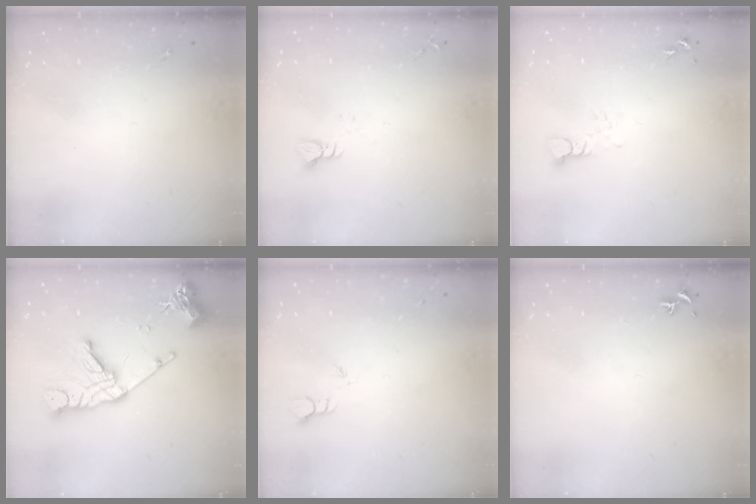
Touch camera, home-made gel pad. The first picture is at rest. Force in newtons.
{"total": 2.9, "press": 2.9, "slide": 0.2}
{"total": 3.3, "press": 3.3, "slide": 0.3}
{"total": 17.2, "press": 17.1, "slide": 1.8}
{"total": 2.0, "press": 2.0, "slide": 0.1}
{"total": 0.8, "press": 0.7, "slide": 0.3}